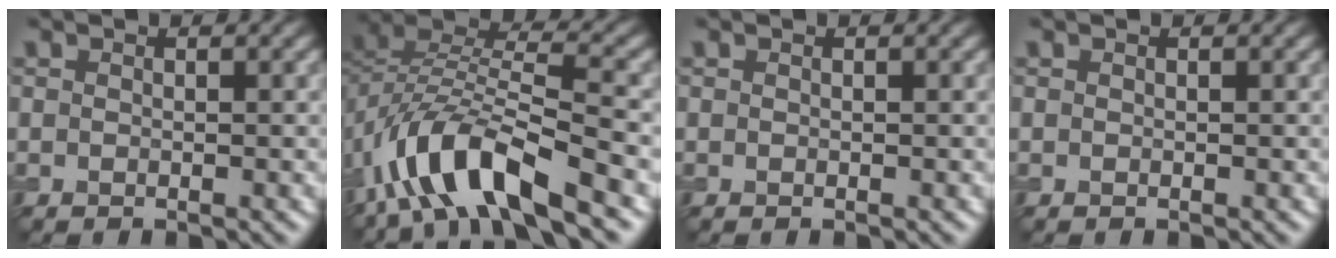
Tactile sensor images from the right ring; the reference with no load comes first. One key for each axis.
{"total": 9.8, "fx": -6.0, "fy": 3.4, "fz": 7.0, "tx": -0.129, "ty": 0.008, "tz": -0.118}
{"total": 0.0}
{"total": 0.0}